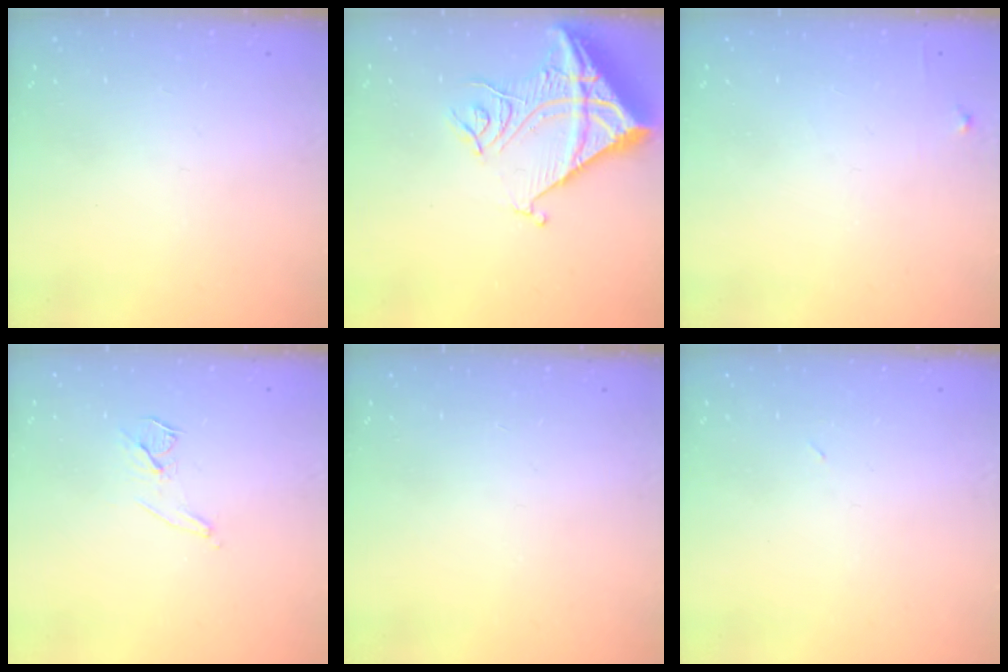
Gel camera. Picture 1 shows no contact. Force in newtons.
{"total": 16.8, "press": 16.6, "slide": 2.1}
{"total": 4.8, "press": 4.8, "slide": 0.7}
{"total": 7.4, "press": 6.8, "slide": 3.1}
{"total": 0.0}
{"total": 2.4, "press": 2.3, "slide": 0.8}